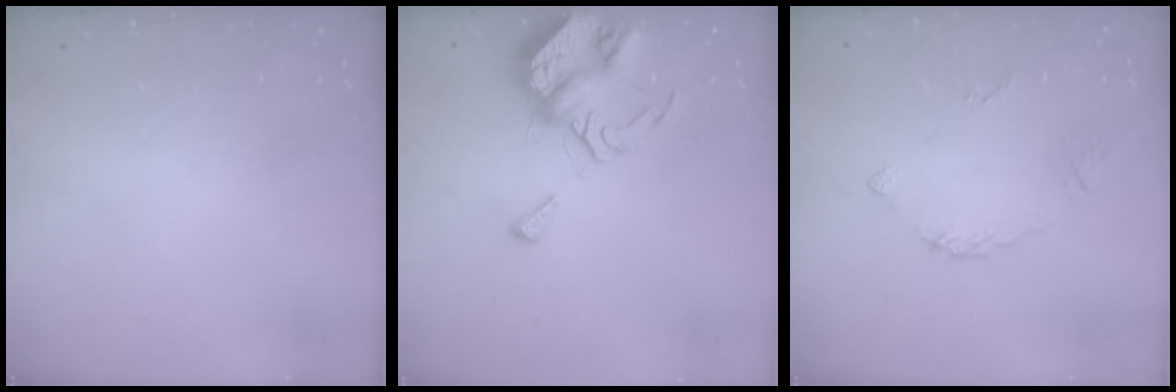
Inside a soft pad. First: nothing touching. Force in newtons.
{"total": 8.7, "press": 8.6, "slide": 1.2}
{"total": 3.9, "press": 3.9, "slide": 0.4}